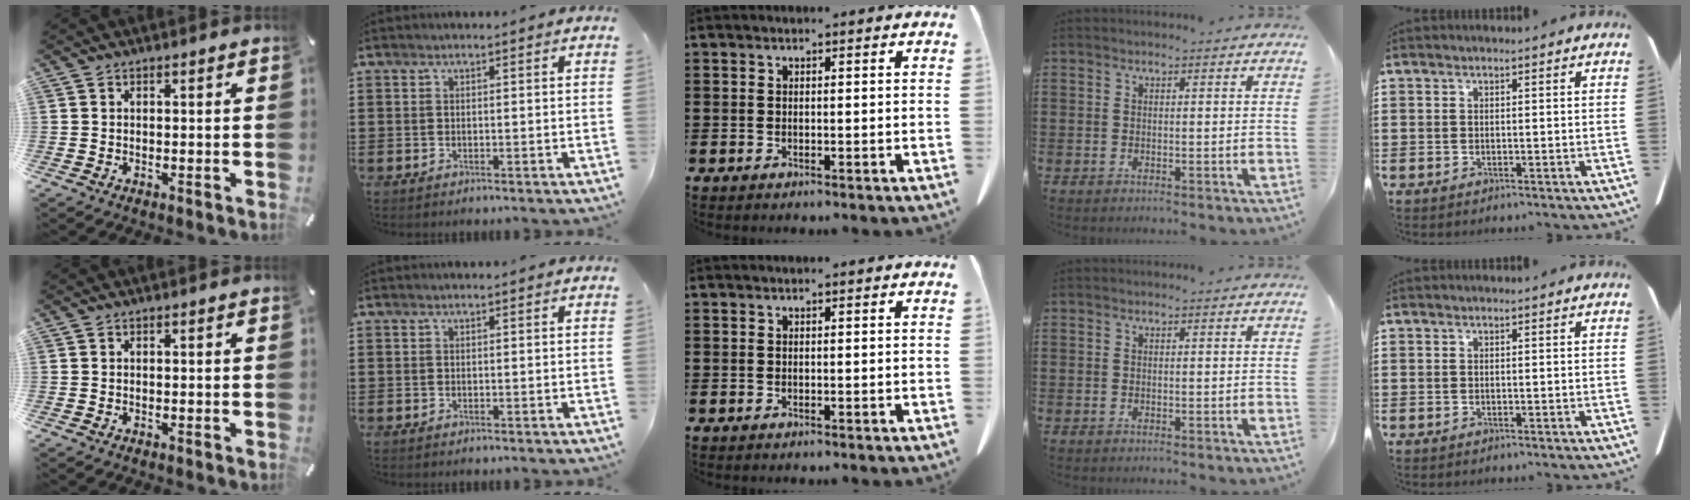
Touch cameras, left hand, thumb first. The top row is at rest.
{}